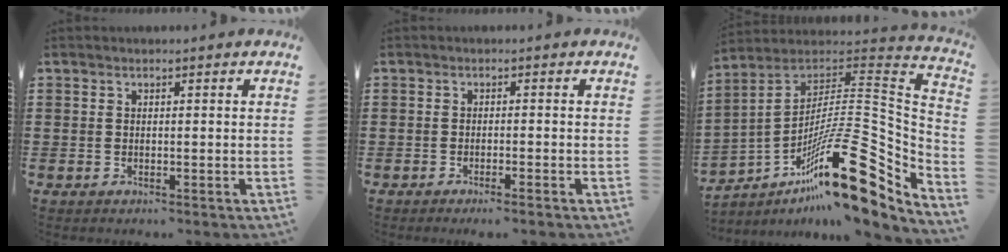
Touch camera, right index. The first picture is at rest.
{"total": 1.2, "force": [-0.9, -0.3, 0.6], "torque": [-0.011, -0.002, -0.018]}
{"total": 22.7, "force": [-11.1, 5.8, 19.0], "torque": [-0.325, 0.015, -0.195]}